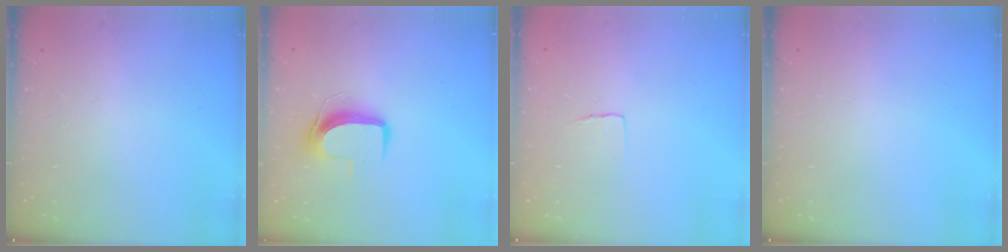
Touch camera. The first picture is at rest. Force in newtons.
{"total": 10.1, "press": 10.1, "slide": 0.9}
{"total": 4.1, "press": 4.1, "slide": 0.3}
{"total": 0.0}